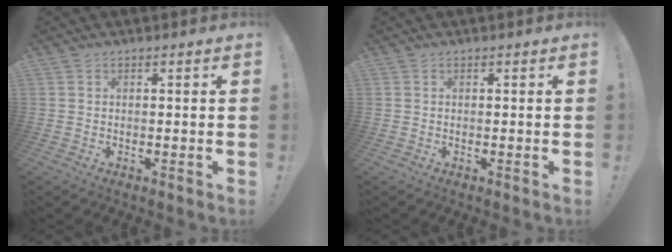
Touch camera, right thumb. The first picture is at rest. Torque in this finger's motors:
{"motor_torque": [0.00, 0.00, 0.05, -0.05, 0.01]}